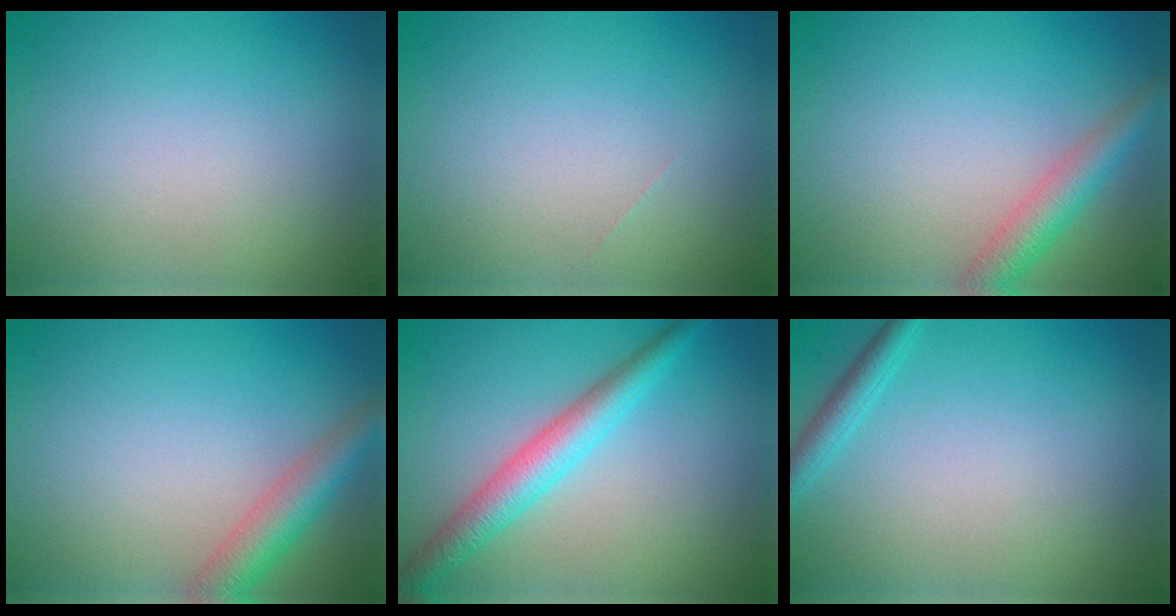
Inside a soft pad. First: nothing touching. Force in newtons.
{"total": 0.0}
{"total": 3.3, "press": 3.3, "slide": 0.1}
{"total": 3.7, "press": 3.7, "slide": 0.2}
{"total": 4.2, "press": 4.2, "slide": 0.1}
{"total": 1.8, "press": 1.8, "slide": 0.1}